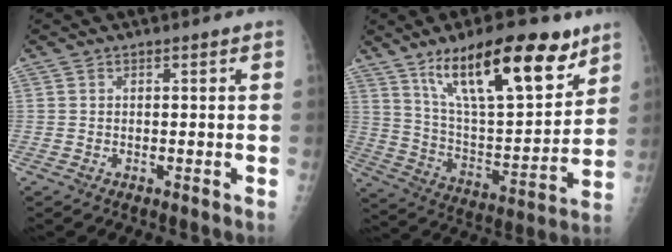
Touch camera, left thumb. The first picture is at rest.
{"total": 23.6, "force": [14.5, 7.8, 17.0], "torque": [-0.240, -0.053, 0.251]}